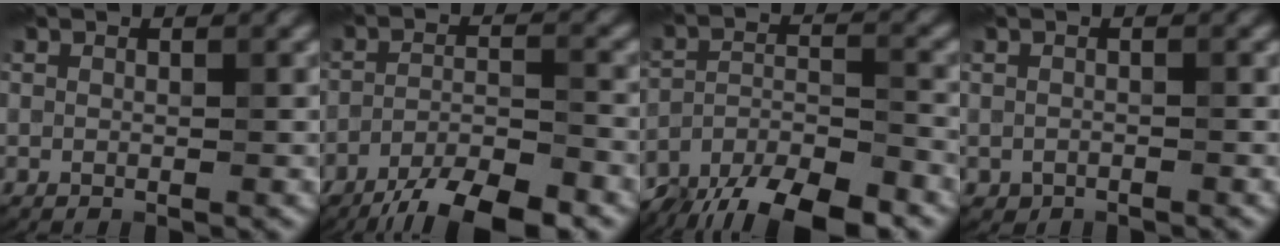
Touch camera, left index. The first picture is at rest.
{"total": 7.3, "force": [-5.5, 1.7, 4.5], "torque": [-0.073, -0.002, -0.098]}
{"total": 9.8, "force": [-8.0, 3.1, 4.8], "torque": [-0.076, -0.011, -0.138]}
{"total": 0.7, "force": [-0.6, 0.5, 0.1], "torque": [0.000, -0.005, -0.009]}